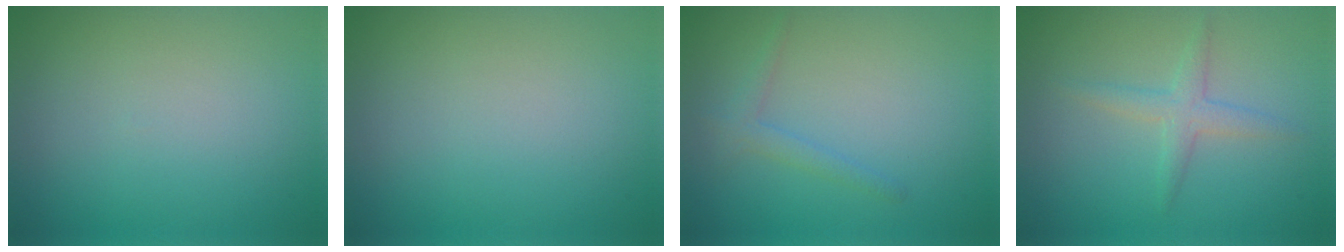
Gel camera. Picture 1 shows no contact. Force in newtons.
{"total": 0.0}
{"total": 1.4, "press": 1.4, "slide": 0.1}
{"total": 2.0, "press": 2.0, "slide": 0.1}